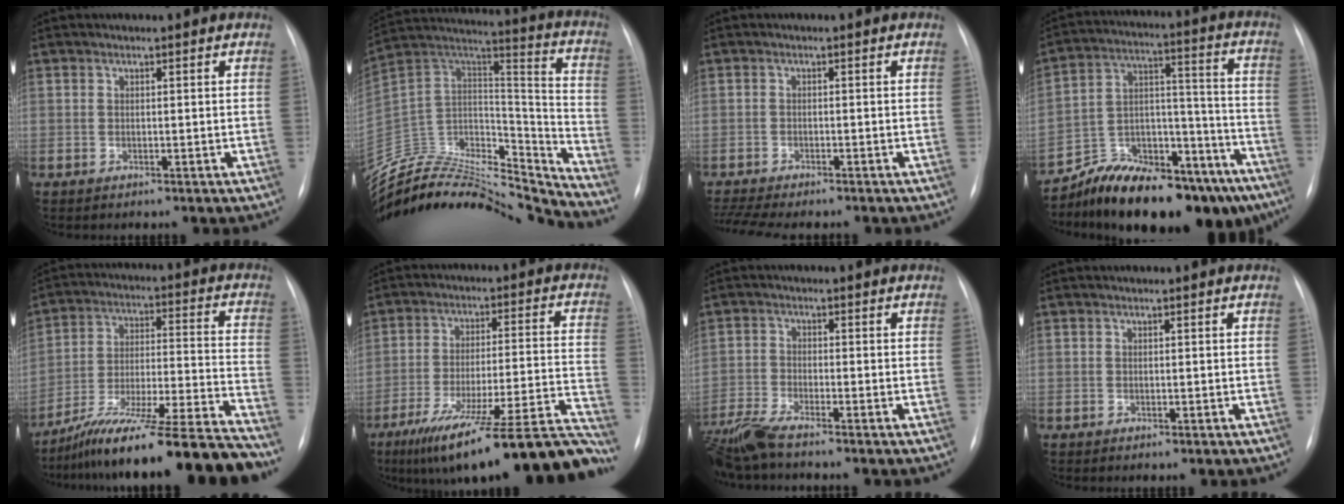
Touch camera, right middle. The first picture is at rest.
{"total": 28.1, "force": [-27.0, 4.3, 6.3], "torque": [-0.136, 0.026, -0.434]}
{"total": 7.5, "force": [-6.5, 1.0, 3.5], "torque": [-0.059, -0.005, -0.102]}
{"total": 22.1, "force": [-17.6, 7.6, 11.1], "torque": [-0.119, 0.056, -0.268]}
{"total": 20.6, "force": [-17.7, -1.4, 10.4], "torque": [-0.149, -0.001, -0.296]}
{"total": 25.6, "force": [-20.8, 1.3, 14.8], "torque": [-0.146, 0.001, -0.307]}
{"total": 6.5, "force": [-5.6, -0.2, 3.2], "torque": [-0.070, -0.022, -0.107]}
{"total": 0.0}